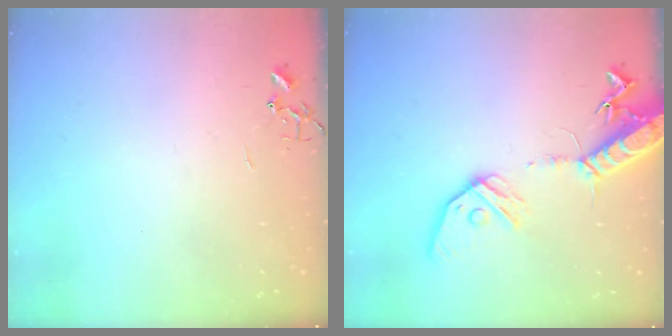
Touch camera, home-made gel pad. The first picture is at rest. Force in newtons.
{"total": 16.0, "press": 15.7, "slide": 3.0}